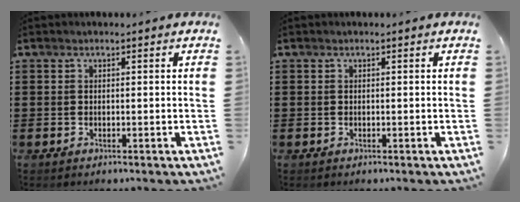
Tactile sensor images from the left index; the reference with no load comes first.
{"total": 0.0}